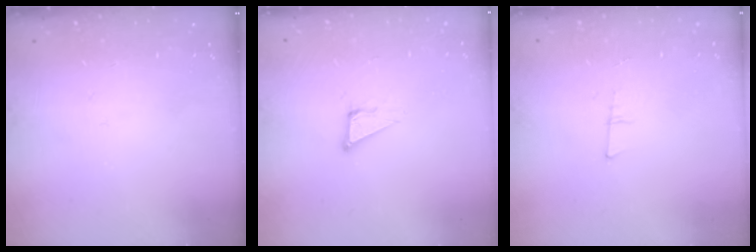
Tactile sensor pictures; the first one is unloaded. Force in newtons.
{"total": 5.9, "press": 5.8, "slide": 1.3}
{"total": 5.6, "press": 4.7, "slide": 2.9}